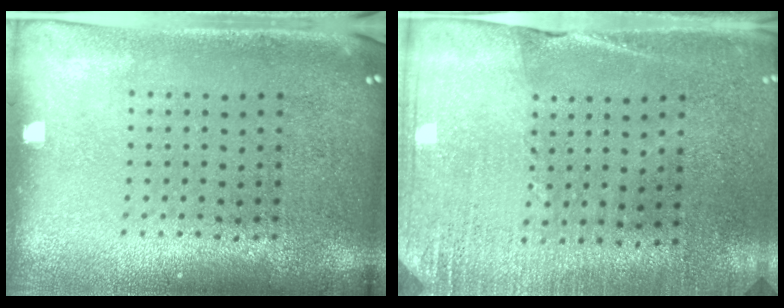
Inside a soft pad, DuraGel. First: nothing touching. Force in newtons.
{"total": 2.6, "press": 2.5, "slide": 0.8}